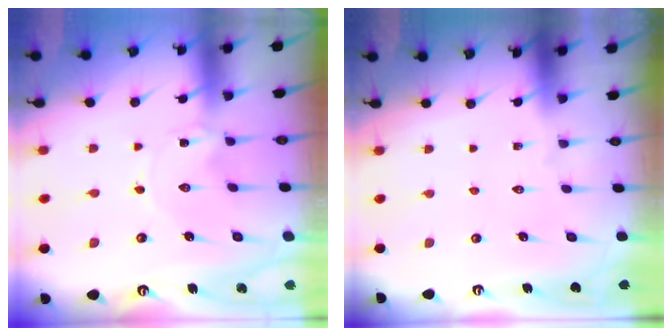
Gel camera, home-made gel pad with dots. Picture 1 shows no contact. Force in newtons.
{"total": 0.0}